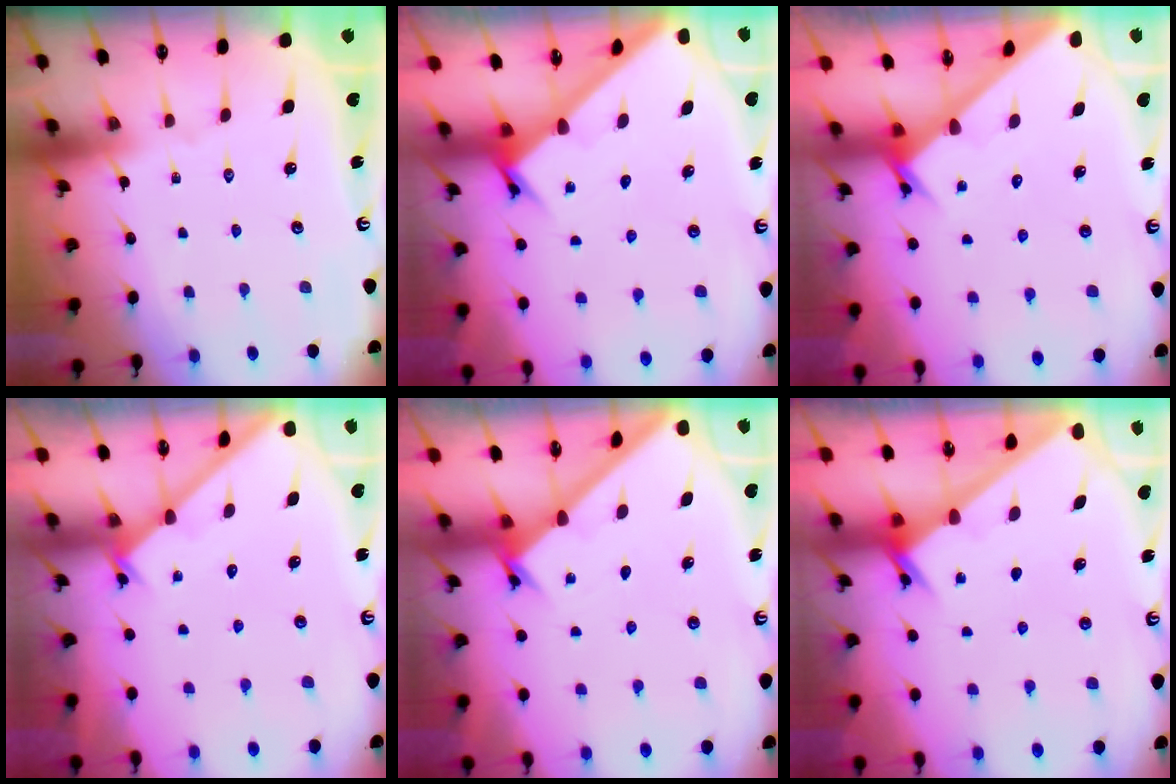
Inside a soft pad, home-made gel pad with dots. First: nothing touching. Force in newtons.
{"total": 2.6, "press": 2.6, "slide": 0.3}
{"total": 2.9, "press": 2.9, "slide": 0.1}
{"total": 2.3, "press": 2.3, "slide": 0.2}
{"total": 1.5, "press": 1.4, "slide": 0.1}
{"total": 2.2, "press": 2.2, "slide": 0.2}